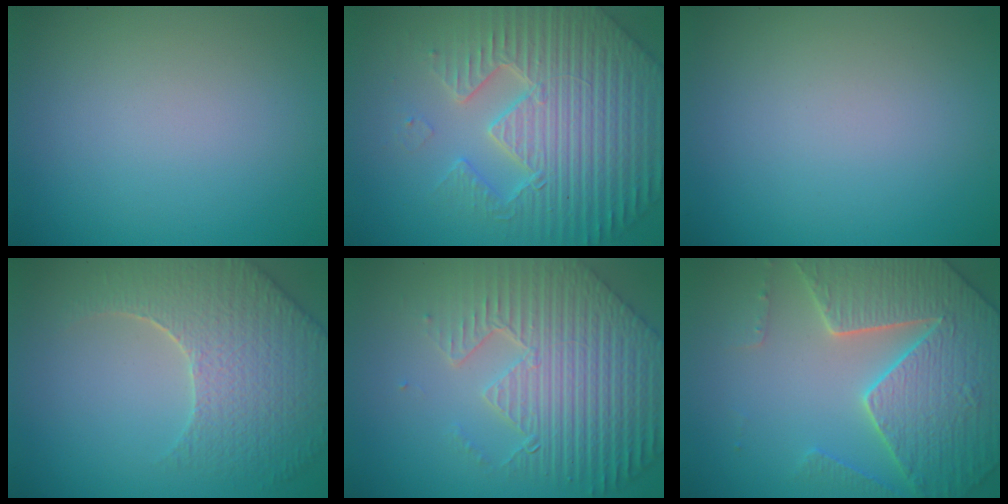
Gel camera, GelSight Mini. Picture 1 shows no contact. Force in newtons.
{"total": 7.6, "press": 7.4, "slide": 1.9}
{"total": 0.0}
{"total": 6.5, "press": 5.3, "slide": 3.7}
{"total": 8.8, "press": 6.3, "slide": 6.1}
{"total": 7.4, "press": 7.2, "slide": 1.9}